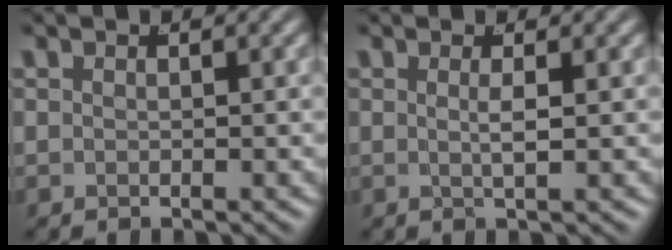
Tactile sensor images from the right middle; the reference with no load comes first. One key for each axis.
{"total": 1.4, "fx": 0.2, "fy": -0.6, "fz": 1.2, "tx": -0.023, "ty": -0.009, "tz": 0.007}